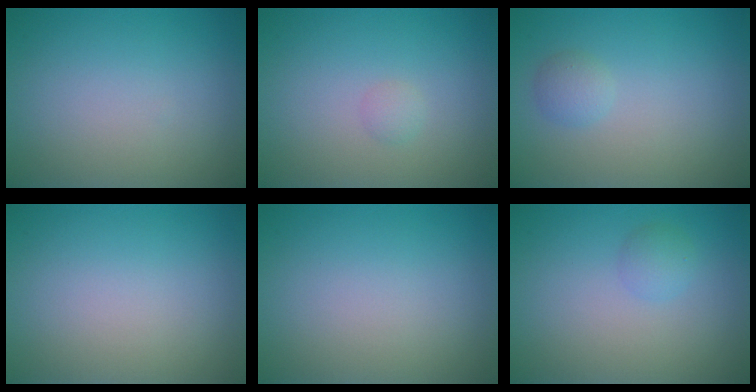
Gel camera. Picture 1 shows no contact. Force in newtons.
{"total": 0.7, "press": 0.7, "slide": 0.0}
{"total": 1.3, "press": 1.3, "slide": 0.1}
{"total": 0.0}
{"total": 0.0}
{"total": 1.2, "press": 1.2, "slide": 0.1}